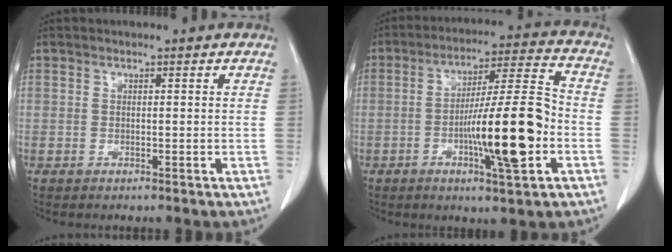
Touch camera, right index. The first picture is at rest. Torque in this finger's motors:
{"motor_torque": [1.30, -0.84, 0.42, 0.17]}